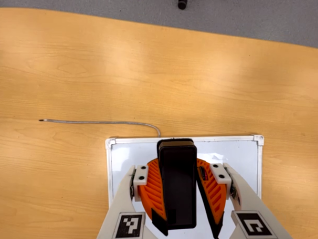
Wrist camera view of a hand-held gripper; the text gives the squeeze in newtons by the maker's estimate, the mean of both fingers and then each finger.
{"total": 9.6, "left": 9.6, "right": 9.7}